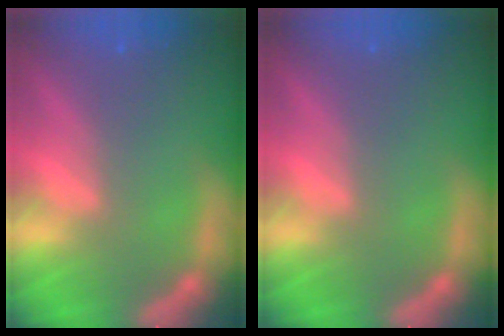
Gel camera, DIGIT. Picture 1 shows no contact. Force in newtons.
{"total": 0.0}